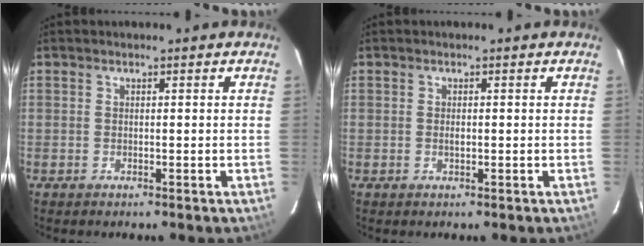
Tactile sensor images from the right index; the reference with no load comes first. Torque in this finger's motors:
{"motor_torque": [0.34, 0.06, 0.12, 0.03]}